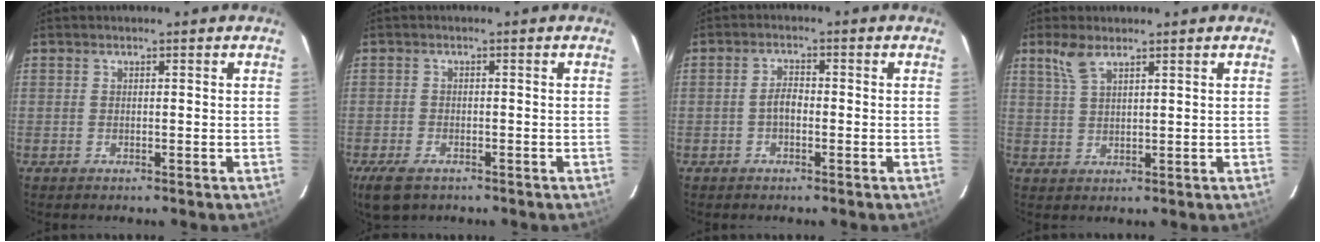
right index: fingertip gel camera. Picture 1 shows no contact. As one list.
[{"total": 5.6, "force": [-3.8, 2.7, 3.0], "torque": [-0.078, -0.019, -0.068]}, {"total": 2.2, "force": [-0.8, 1.1, 1.7], "torque": [-0.035, 0.008, -0.016]}, {"total": 3.8, "force": [2.8, 1.1, 2.4], "torque": [-0.052, 0.004, 0.059]}]